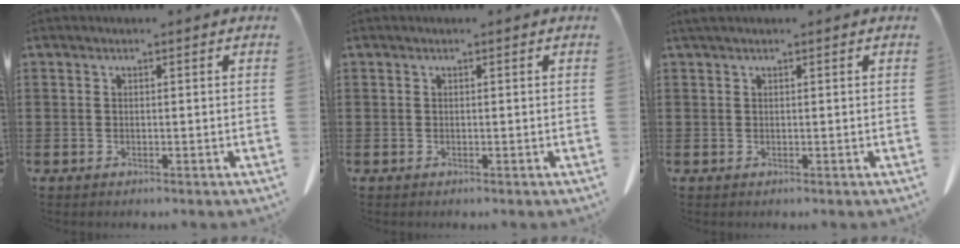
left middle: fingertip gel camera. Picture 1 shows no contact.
{"total": 0.0}
{"total": 0.7, "force": [0.4, 0.1, 0.5], "torque": [-0.011, 0.000, 0.009]}